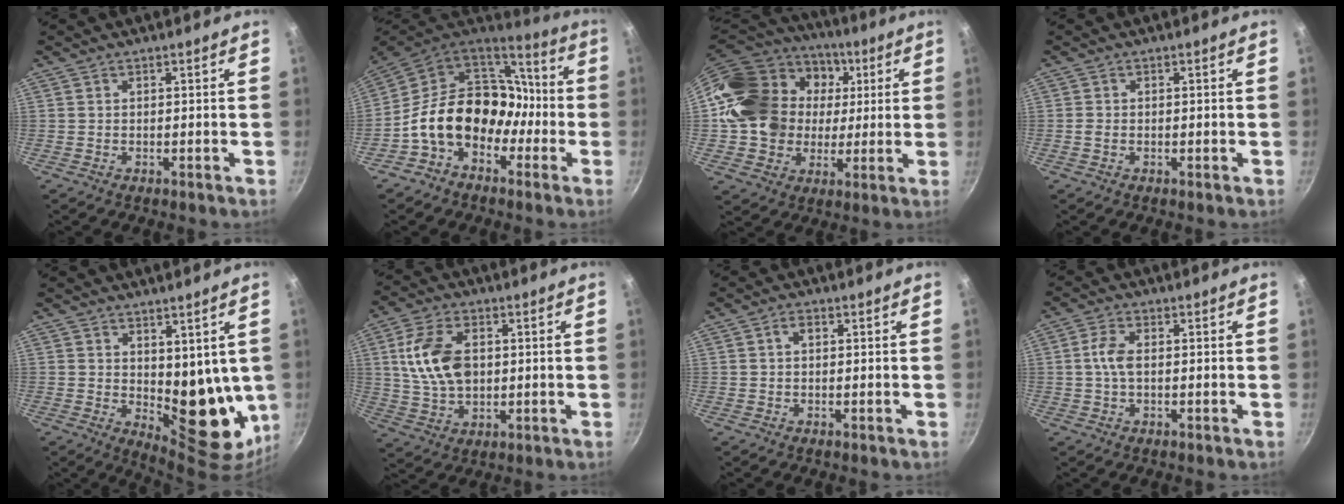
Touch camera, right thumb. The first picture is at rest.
{"total": 19.1, "force": [-4.9, 14.4, 11.5], "torque": [-0.142, 0.073, -0.095]}
{"total": 25.3, "force": [3.2, 20.9, 13.8], "torque": [-0.243, 0.037, 0.061]}
{"total": 1.1, "force": [-0.2, 0.7, 0.8], "torque": [-0.019, 0.004, -0.007]}
{"total": 13.9, "force": [1.9, 7.6, 11.5], "torque": [-0.111, -0.044, 0.045]}
{"total": 12.5, "force": [1.9, 8.0, 9.4], "torque": [-0.165, -0.001, 0.037]}
{"total": 1.9, "force": [0.5, 1.2, 1.4], "torque": [-0.022, 0.006, 0.008]}
{"total": 6.1, "force": [0.5, 3.5, 5.0], "torque": [-0.101, 0.012, 0.004]}